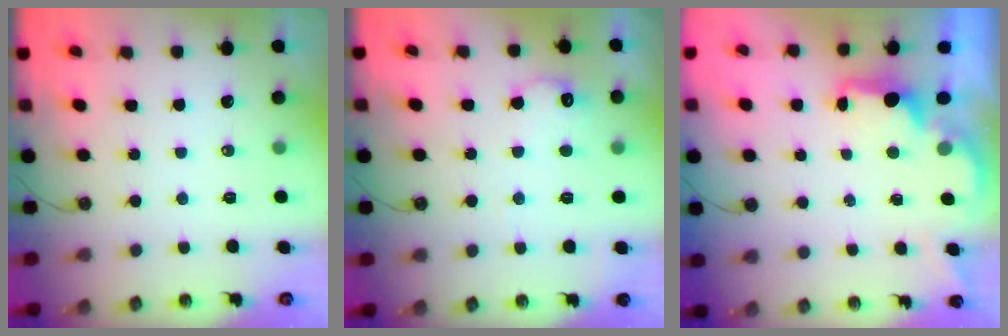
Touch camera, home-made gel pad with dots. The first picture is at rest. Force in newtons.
{"total": 10.4, "press": 10.4, "slide": 0.6}
{"total": 1.9, "press": 1.7, "slide": 0.8}